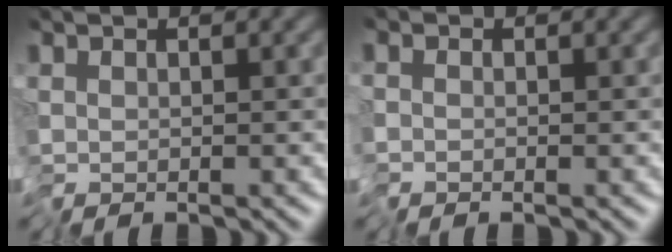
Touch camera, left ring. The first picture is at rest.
{"total": 0.5, "force": [0.0, 0.0, -0.5], "torque": [0.007, -0.003, -0.001]}